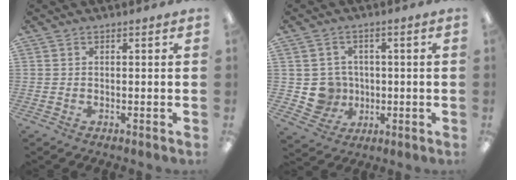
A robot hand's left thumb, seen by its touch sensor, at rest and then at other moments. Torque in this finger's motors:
{"motor_torque": [-0.09, 0.09, 0.03, -0.01, 0.00]}